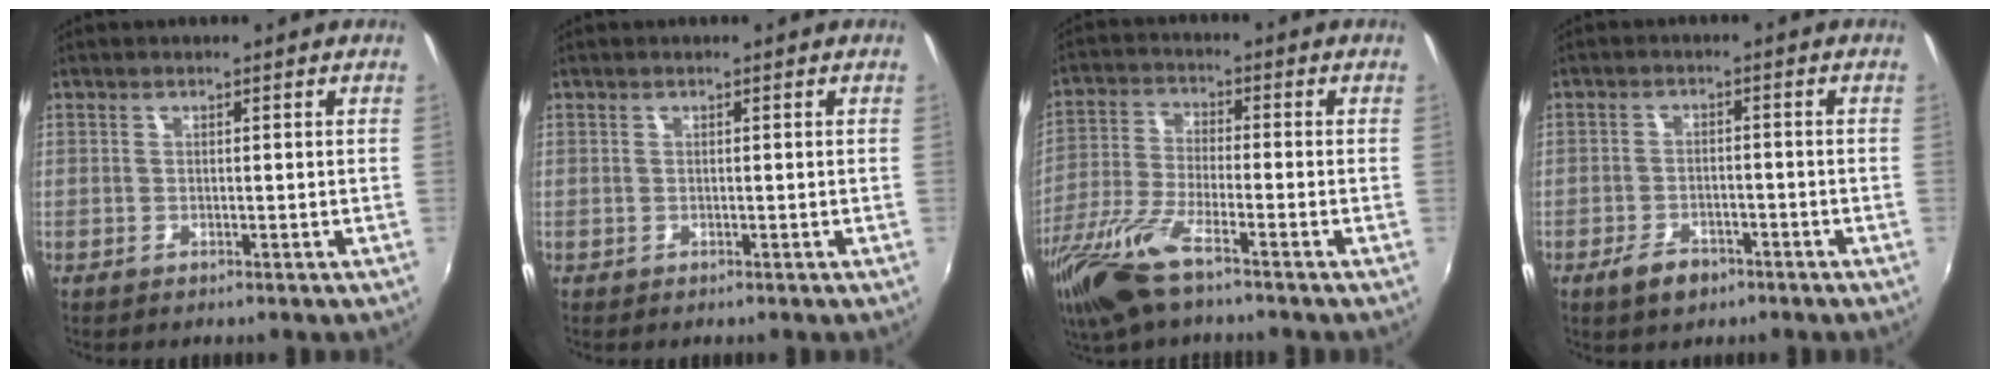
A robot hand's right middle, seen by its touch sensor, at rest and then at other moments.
{"total": 0.0}
{"total": 12.8, "force": [-8.7, 2.6, 9.1], "torque": [-0.199, -0.037, -0.173]}
{"total": 5.1, "force": [-3.4, 2.8, 2.6], "torque": [-0.068, -0.002, -0.055]}